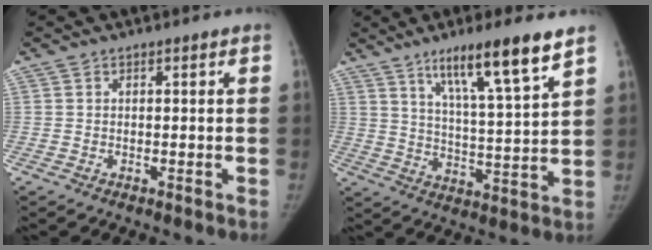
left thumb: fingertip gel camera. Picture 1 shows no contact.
{"total": 14.1, "force": [9.0, 1.2, 10.9], "torque": [-0.177, -0.046, 0.153]}